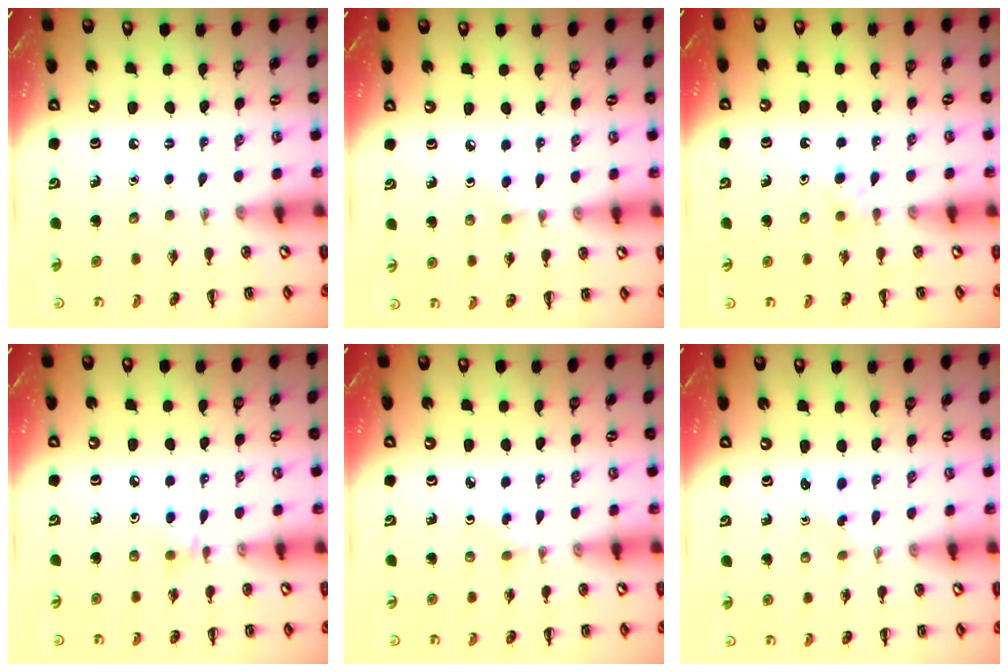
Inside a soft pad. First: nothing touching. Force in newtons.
{"total": 3.9, "press": 3.5, "slide": 1.5}
{"total": 2.6, "press": 2.3, "slide": 1.2}
{"total": 3.9, "press": 3.7, "slide": 1.4}
{"total": 1.2, "press": 1.0, "slide": 0.8}
{"total": 3.2, "press": 3.0, "slide": 1.0}